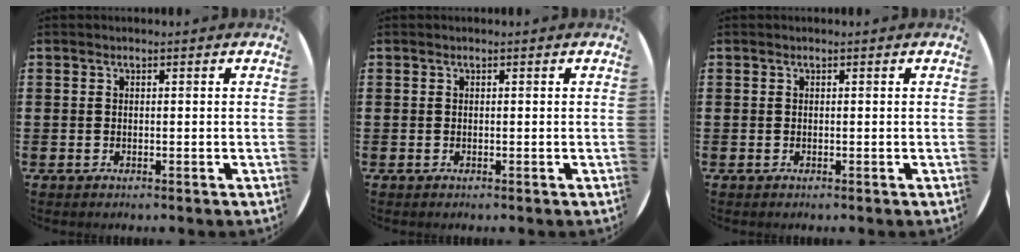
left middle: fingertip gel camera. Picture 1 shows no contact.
{"total": 0.0}
{"total": 0.0}